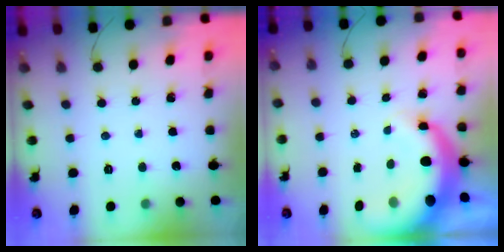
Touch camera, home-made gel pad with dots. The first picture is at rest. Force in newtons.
{"total": 9.6, "press": 9.4, "slide": 1.8}